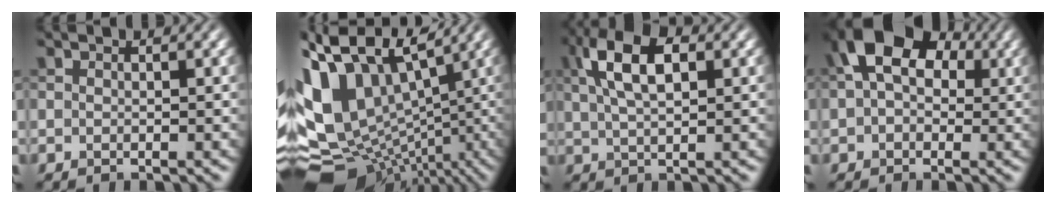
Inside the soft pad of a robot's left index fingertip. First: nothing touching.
{"total": 13.8, "force": [0.4, 9.4, 10.1], "torque": [-0.224, 0.009, 0.026]}
{"total": 6.5, "force": [2.3, 2.9, 5.4], "torque": [-0.102, 0.015, 0.034]}
{"total": 10.0, "force": [3.1, 6.7, 6.7], "torque": [-0.095, 0.035, 0.028]}